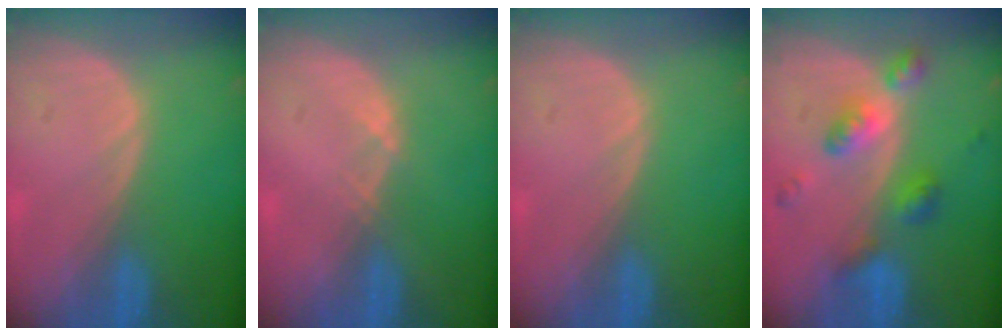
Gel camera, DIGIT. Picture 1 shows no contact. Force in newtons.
{"total": 1.0, "press": 0.8, "slide": 0.5}
{"total": 0.0}
{"total": 6.4, "press": 6.4, "slide": 0.4}